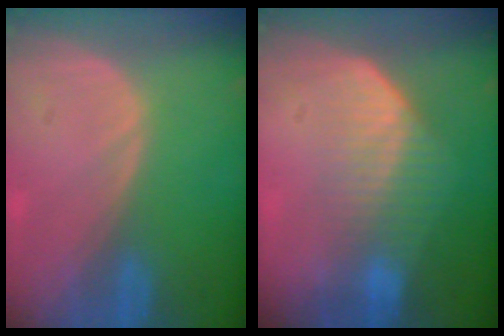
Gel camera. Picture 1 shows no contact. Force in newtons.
{"total": 7.2, "press": 6.1, "slide": 3.8}